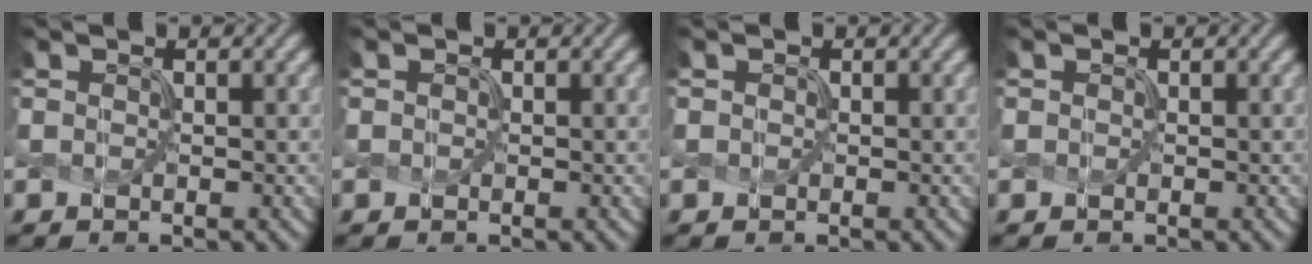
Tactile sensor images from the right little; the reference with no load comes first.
{"total": 0.0}
{"total": 0.0}
{"total": 0.0}